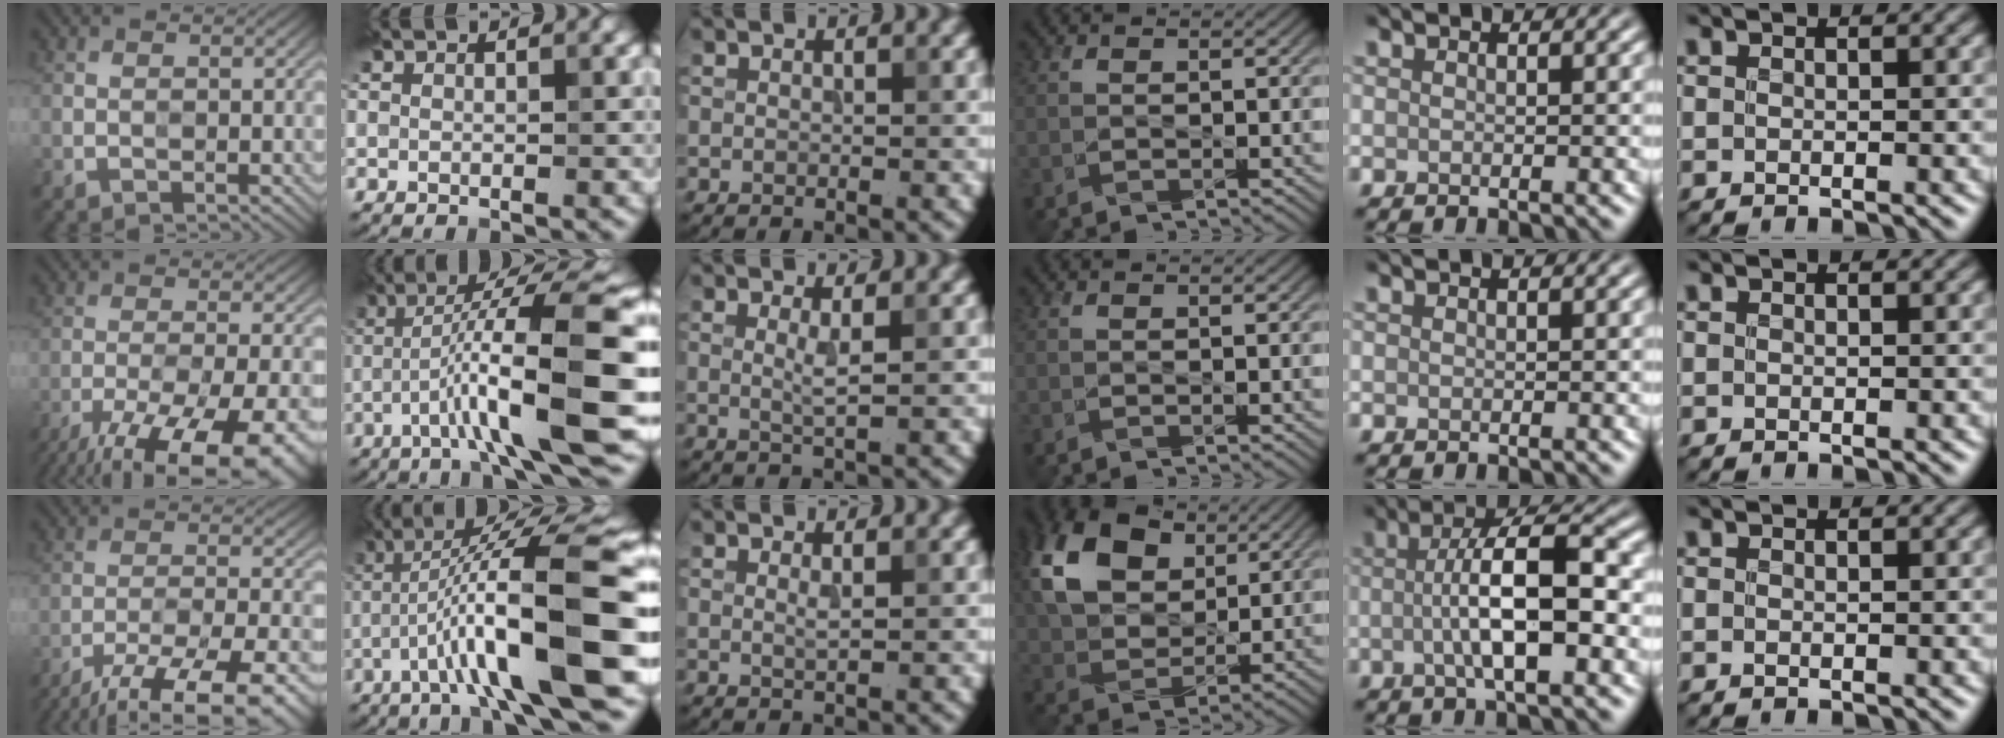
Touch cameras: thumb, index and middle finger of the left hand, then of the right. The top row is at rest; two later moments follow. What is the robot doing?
{"motion": "wipe", "object": "measuring cup"}